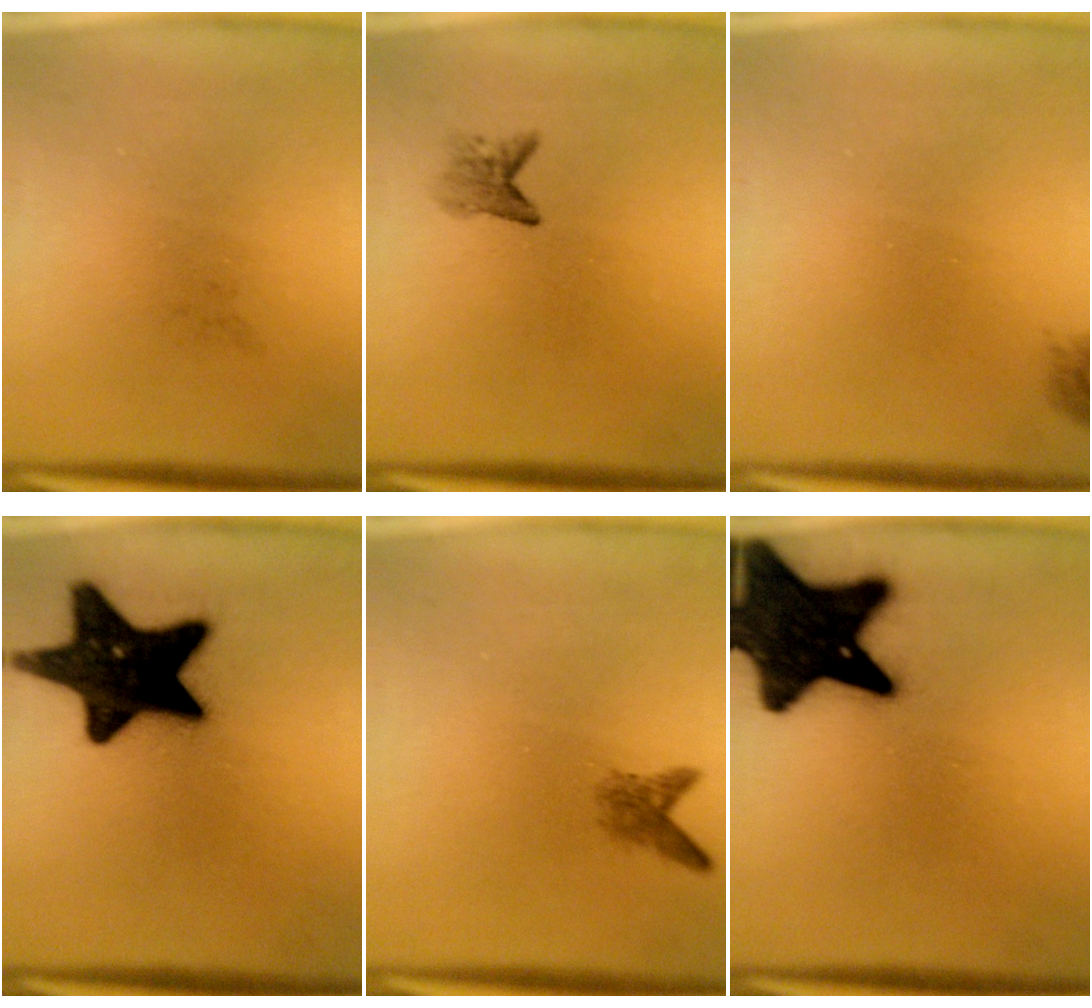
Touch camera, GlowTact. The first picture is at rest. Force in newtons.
{"total": 1.8}
{"total": 0.9}
{"total": 19.4}
{"total": 2.1}
{"total": 19.3}